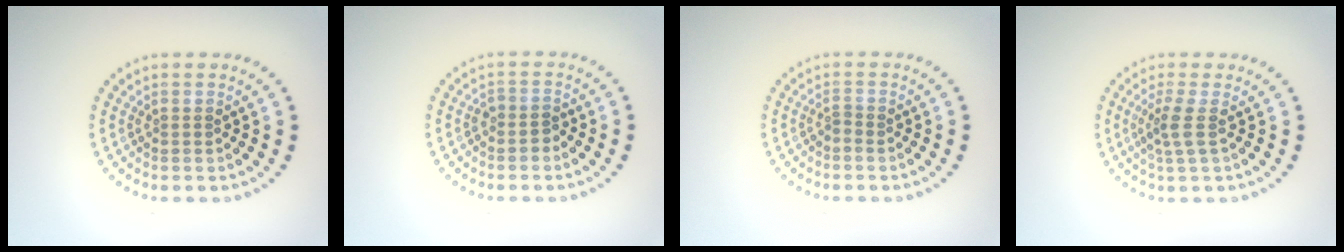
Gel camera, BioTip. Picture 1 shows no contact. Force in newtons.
{"total": 1.3, "press": 1.0, "slide": 0.7}
{"total": 0.6, "press": 0.2, "slide": 0.6}
{"total": 2.0, "press": 1.5, "slide": 1.3}